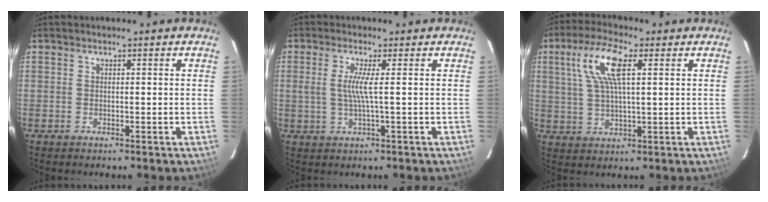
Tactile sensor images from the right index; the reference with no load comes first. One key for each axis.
{"total": 3.8, "fx": 0.4, "fy": -0.6, "fz": 3.7, "tx": -0.071, "ty": 0.000, "tz": 0.010}
{"total": 9.7, "fx": 3.3, "fy": 2.8, "fz": 8.7, "tx": -0.172, "ty": 0.017, "tz": 0.063}